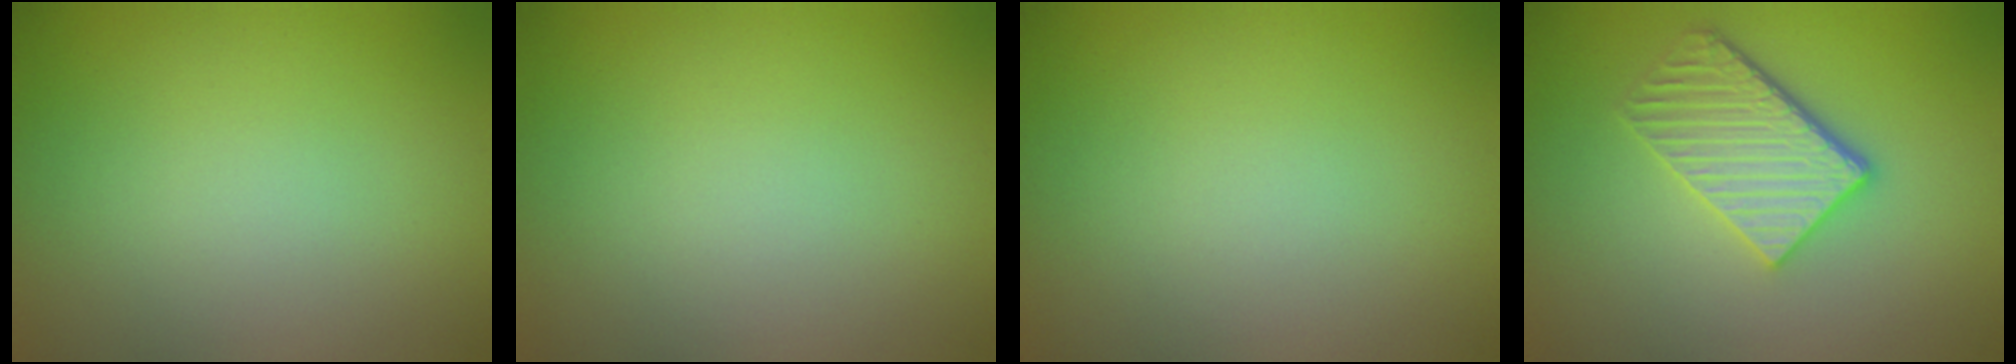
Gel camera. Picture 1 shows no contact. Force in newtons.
{"total": 0.0}
{"total": 0.0}
{"total": 4.0, "press": 3.4, "slide": 2.1}